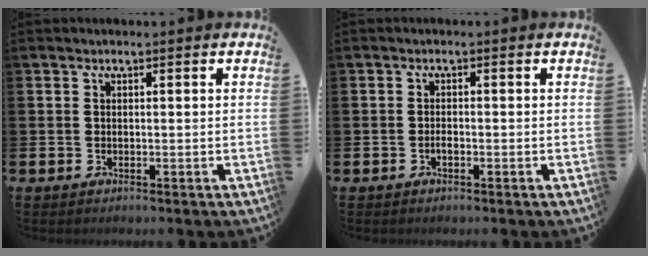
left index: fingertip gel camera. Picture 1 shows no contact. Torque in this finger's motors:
{"motor_torque": [0.30, 0.17, 0.01, 0.04]}